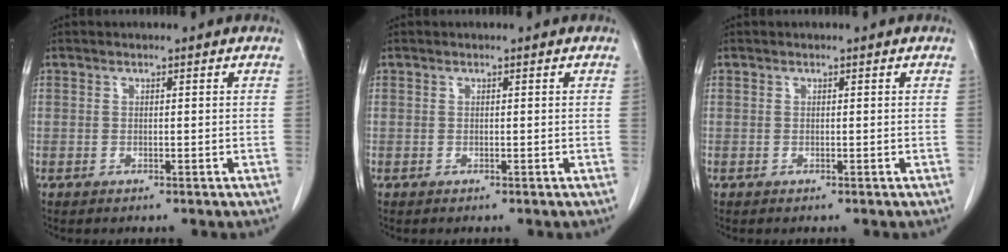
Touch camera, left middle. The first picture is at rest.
{"total": 0.0}
{"total": 0.0}